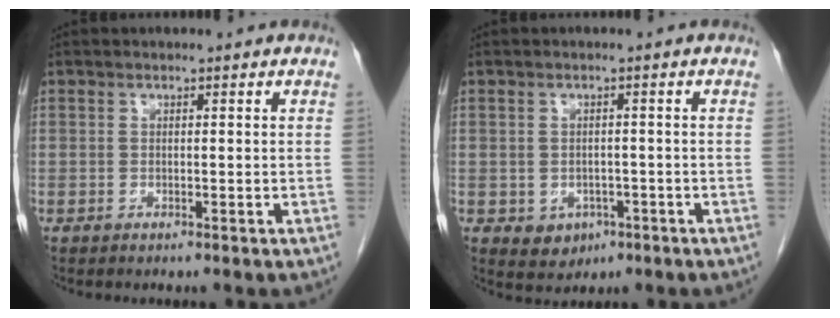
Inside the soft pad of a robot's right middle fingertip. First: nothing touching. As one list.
[{"total": 3.5, "force": [-1.4, 2.8, 1.6], "torque": [-0.017, 0.002, -0.008]}]